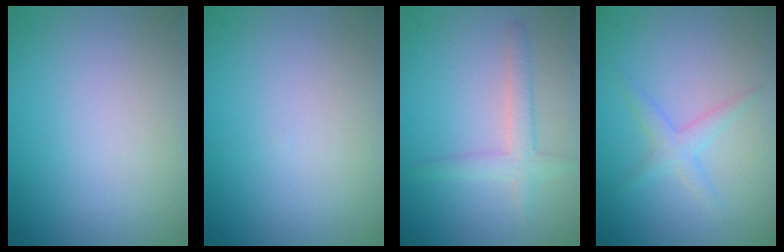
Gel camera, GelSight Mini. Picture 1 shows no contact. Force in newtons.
{"total": 0.0}
{"total": 2.2, "press": 2.2, "slide": 0.1}
{"total": 1.8, "press": 1.8, "slide": 0.1}